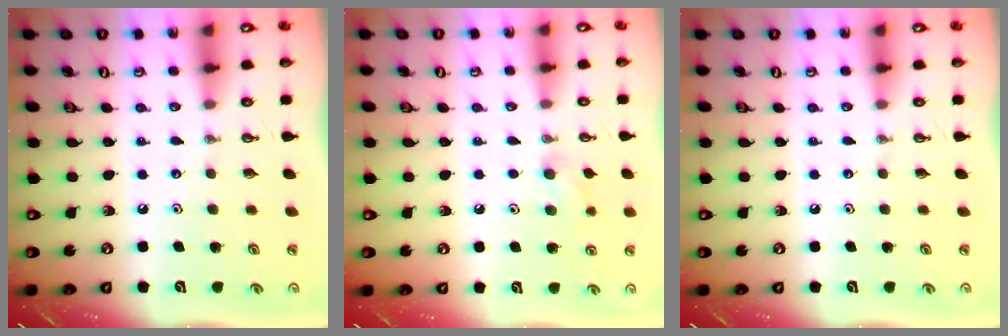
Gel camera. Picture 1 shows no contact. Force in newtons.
{"total": 7.9, "press": 7.5, "slide": 2.5}
{"total": 0.0}